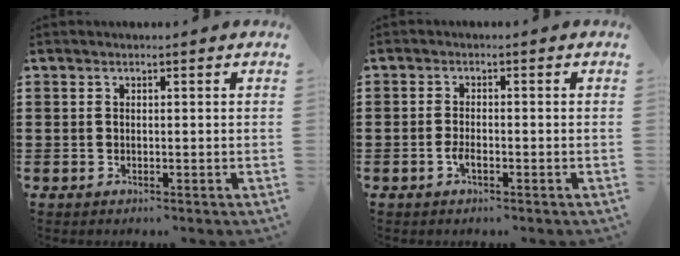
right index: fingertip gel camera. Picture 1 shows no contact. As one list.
[{"total": 1.9, "force": [-1.0, 0.5, 1.6], "torque": [-0.045, -0.006, -0.022]}]